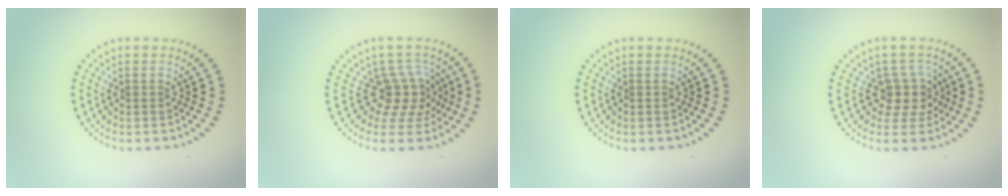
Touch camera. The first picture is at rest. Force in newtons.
{"total": 3.7, "press": 2.6, "slide": 2.6}
{"total": 0.0}
{"total": 2.8, "press": 2.2, "slide": 1.7}